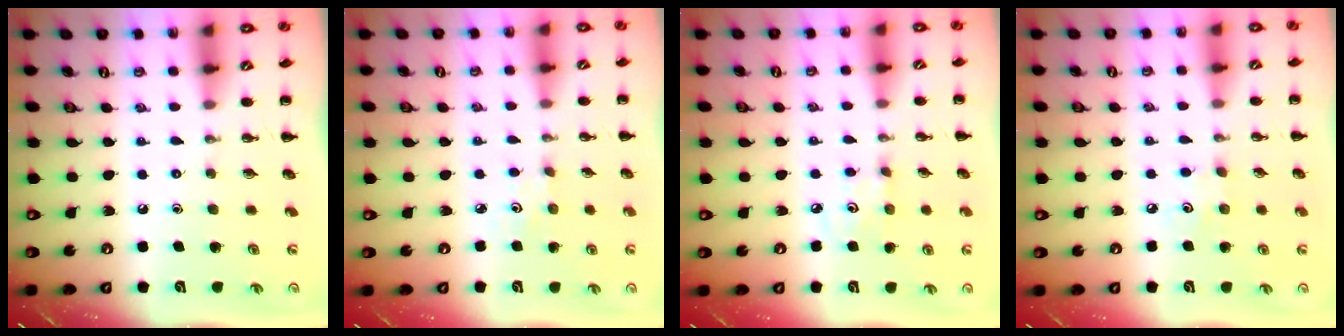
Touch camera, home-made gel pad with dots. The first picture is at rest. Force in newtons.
{"total": 1.4, "press": 1.3, "slide": 0.4}
{"total": 3.1, "press": 3.0, "slide": 0.9}
{"total": 3.7, "press": 3.6, "slide": 0.9}